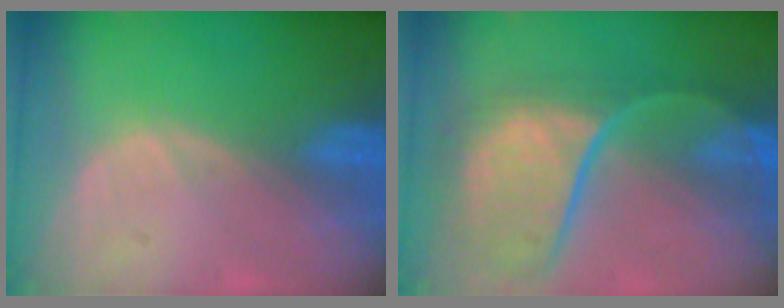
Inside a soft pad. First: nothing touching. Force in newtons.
{"total": 11.7, "press": 9.8, "slide": 6.4}